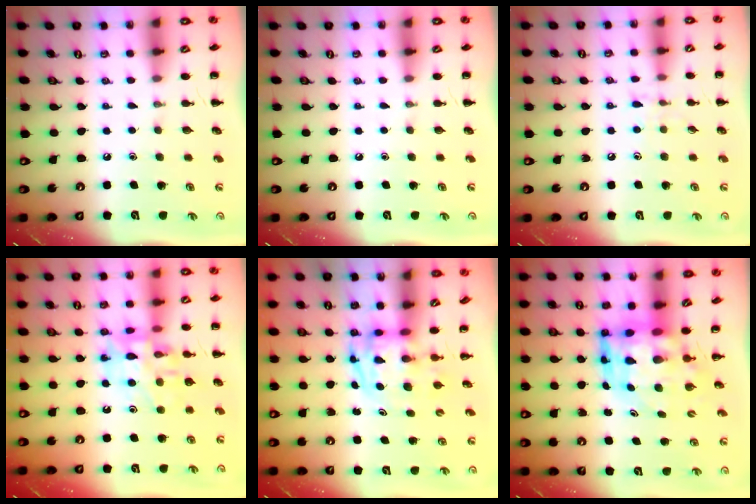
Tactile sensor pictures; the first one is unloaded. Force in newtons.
{"total": 0.0}
{"total": 6.0, "press": 5.6, "slide": 2.1}
{"total": 13.4, "press": 13.3, "slide": 2.0}
{"total": 3.8, "press": 3.7, "slide": 0.7}
{"total": 7.9, "press": 7.5, "slide": 2.5}